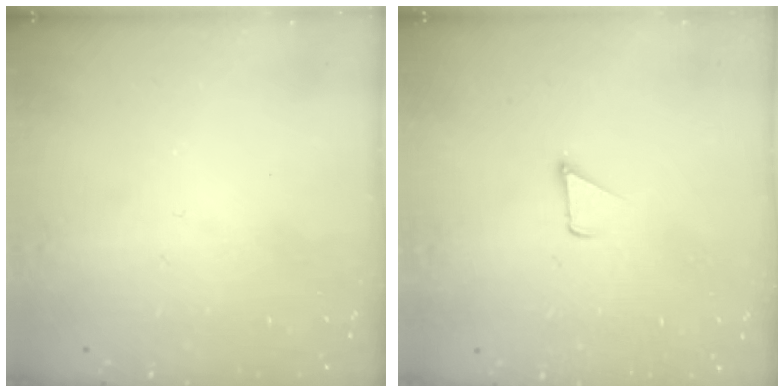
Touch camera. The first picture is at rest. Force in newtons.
{"total": 1.8, "press": 1.7, "slide": 0.1}